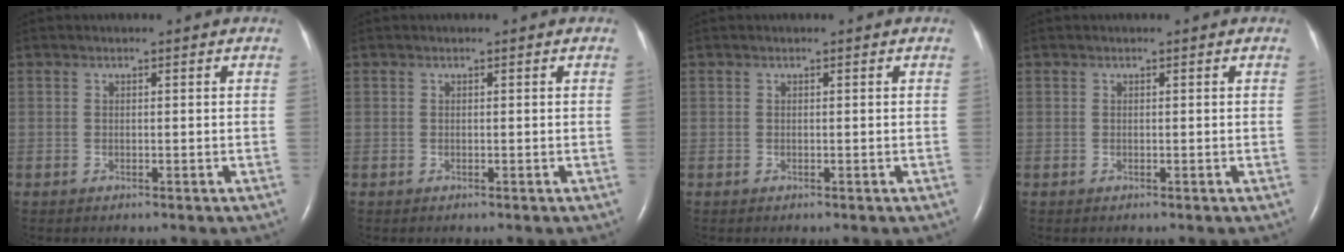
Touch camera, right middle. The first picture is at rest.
{"total": 0.0}
{"total": 0.0}
{"total": 0.0}